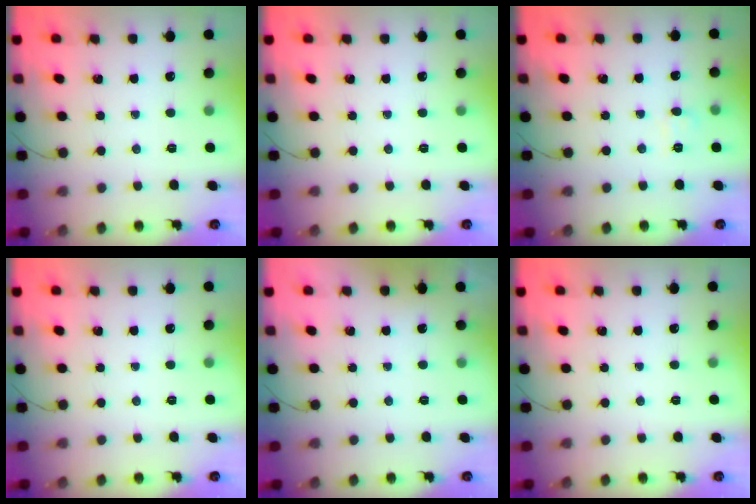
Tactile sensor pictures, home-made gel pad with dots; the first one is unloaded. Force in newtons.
{"total": 0.0}
{"total": 4.9, "press": 4.5, "slide": 1.7}
{"total": 0.0}
{"total": 1.9, "press": 1.9, "slide": 0.3}
{"total": 0.0}